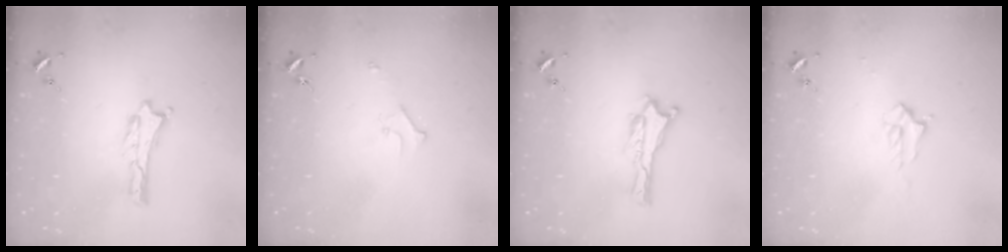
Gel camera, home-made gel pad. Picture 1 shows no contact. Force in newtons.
{"total": 2.2, "press": 2.2, "slide": 0.2}
{"total": 0.0}
{"total": 1.7, "press": 1.6, "slide": 0.2}